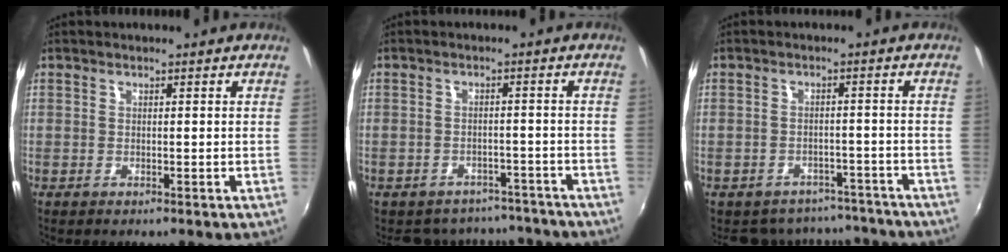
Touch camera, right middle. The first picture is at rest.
{"total": 10.9, "force": [-9.4, 5.0, 2.3], "torque": [-0.057, 0.015, -0.111]}
{"total": 10.9, "force": [-9.5, 5.1, 2.1], "torque": [-0.051, 0.018, -0.110]}